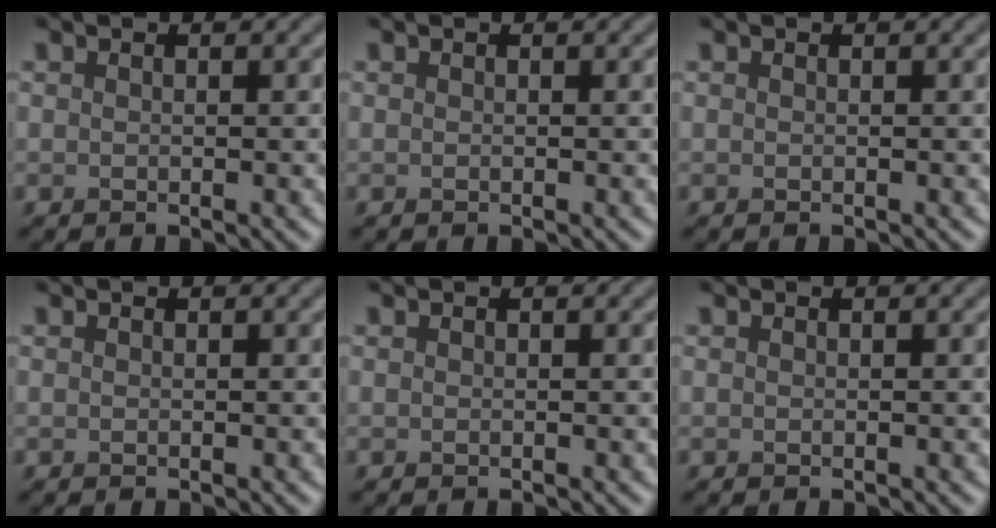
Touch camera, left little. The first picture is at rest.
{"total": 0.0}
{"total": 0.0}
{"total": 0.0}
{"total": 0.0}
{"total": 0.0}